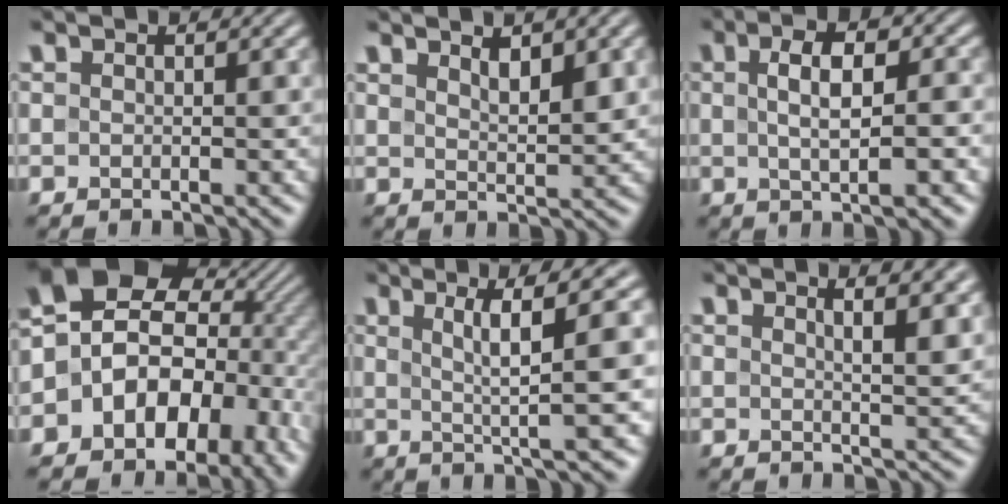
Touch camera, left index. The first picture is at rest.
{"total": 3.1, "force": [1.8, 0.9, 2.4], "torque": [-0.039, -0.002, 0.034]}
{"total": 5.5, "force": [0.5, 2.0, 5.1], "torque": [-0.068, 0.010, 0.004]}
{"total": 16.1, "force": [-2.0, 12.6, 9.9], "torque": [-0.175, 0.004, -0.032]}
{"total": 8.6, "force": [2.2, 1.3, 8.3], "torque": [-0.110, 0.016, 0.037]}
{"total": 5.5, "force": [3.1, 1.9, 4.2], "torque": [-0.033, 0.020, 0.027]}